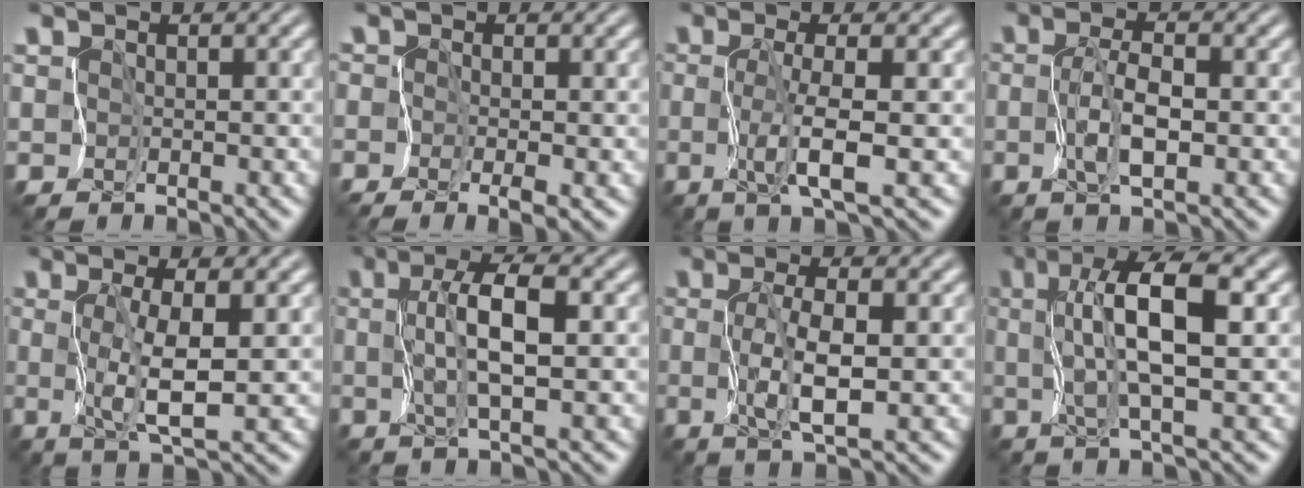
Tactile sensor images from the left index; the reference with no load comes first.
{"total": 1.5, "force": [-0.9, 0.3, 1.2], "torque": [-0.025, -0.008, -0.019]}
{"total": 3.0, "force": [-0.6, -0.3, 2.9], "torque": [-0.065, -0.006, -0.010]}
{"total": 2.6, "force": [-0.6, 0.5, 2.5], "torque": [-0.056, -0.002, -0.009]}
{"total": 3.4, "force": [0.2, 0.0, 3.4], "torque": [-0.074, -0.004, 0.006]}
{"total": 3.9, "force": [0.3, 0.3, 3.8], "torque": [-0.077, 0.007, 0.003]}
{"total": 3.2, "force": [-0.1, 0.2, 3.2], "torque": [-0.072, -0.005, -0.001]}
{"total": 6.7, "force": [1.2, 1.1, 6.5], "torque": [-0.116, 0.009, 0.018]}